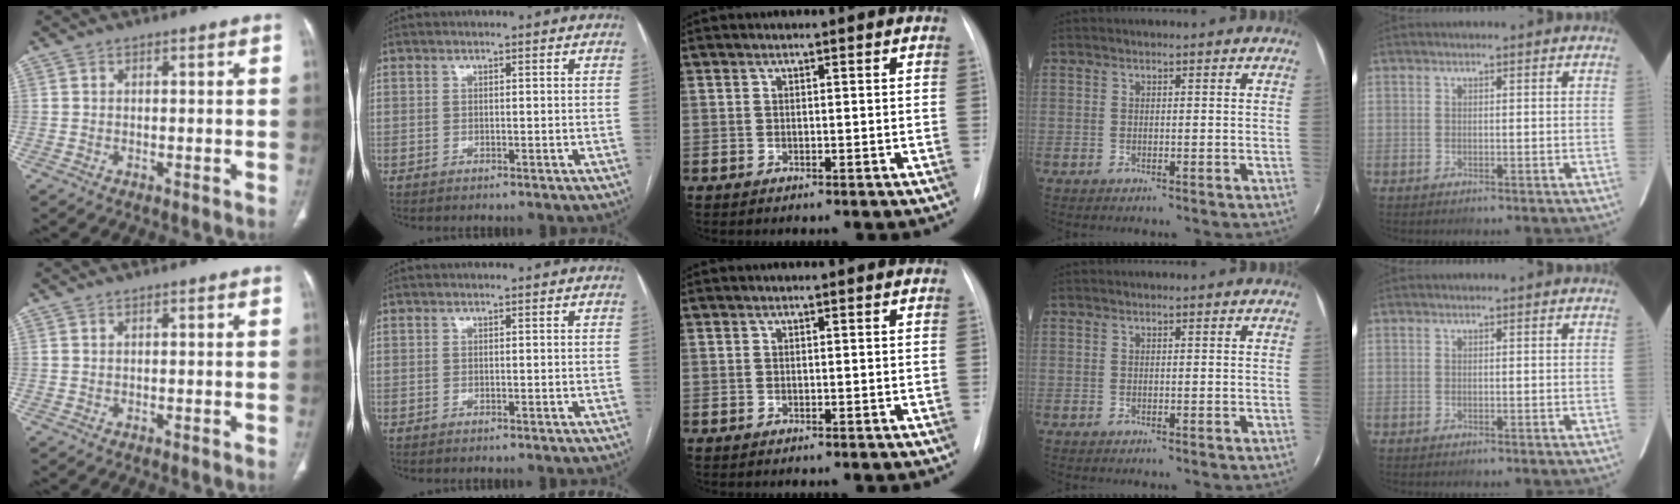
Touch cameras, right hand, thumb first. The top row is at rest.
{}